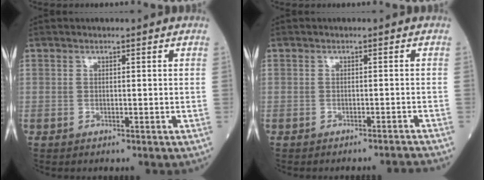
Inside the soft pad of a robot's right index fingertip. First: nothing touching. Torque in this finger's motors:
{"motor_torque": [-0.33, -0.30, 0.06, 0.00]}